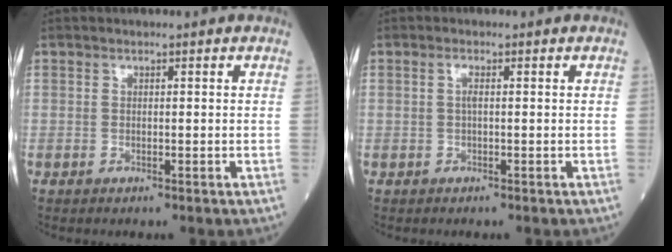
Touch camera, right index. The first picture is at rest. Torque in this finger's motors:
{"motor_torque": [0.34, 0.12, 0.18, 0.04]}